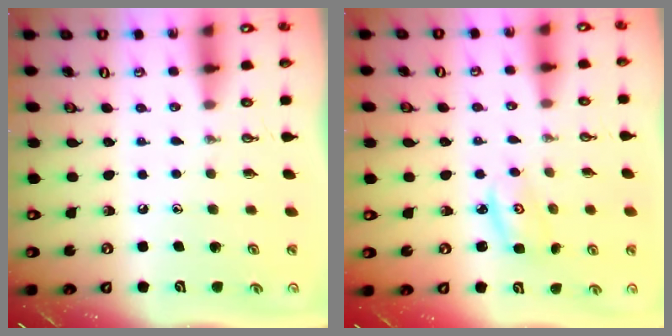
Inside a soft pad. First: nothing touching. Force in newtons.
{"total": 2.9, "press": 2.9, "slide": 0.2}